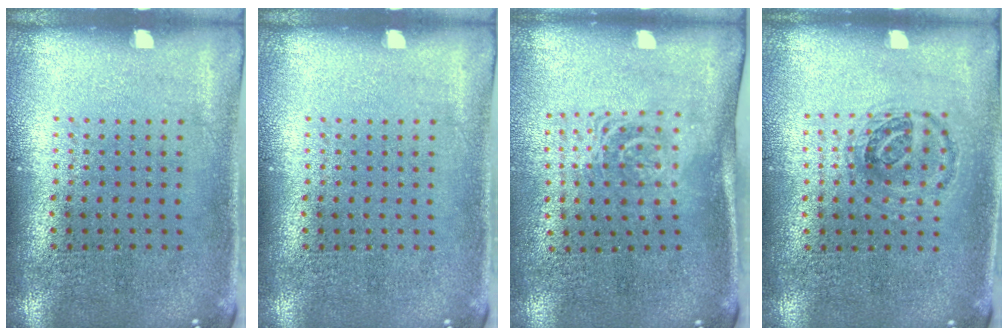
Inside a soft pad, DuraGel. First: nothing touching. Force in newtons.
{"total": 0.0}
{"total": 1.6, "press": 1.2, "slide": 1.1}
{"total": 1.0, "press": 0.9, "slide": 0.2}